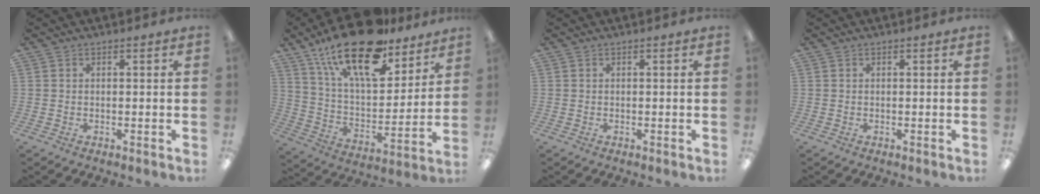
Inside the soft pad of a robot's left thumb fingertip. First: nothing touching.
{"total": 24.5, "force": [17.2, 9.6, 14.5], "torque": [-0.256, -0.099, 0.296]}
{"total": 0.0}
{"total": 0.0}